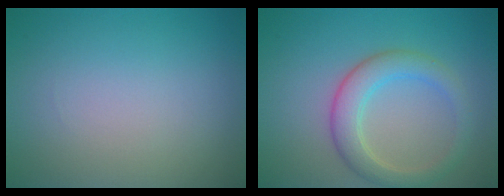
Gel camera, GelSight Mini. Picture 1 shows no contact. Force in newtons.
{"total": 3.8, "press": 3.8, "slide": 0.2}